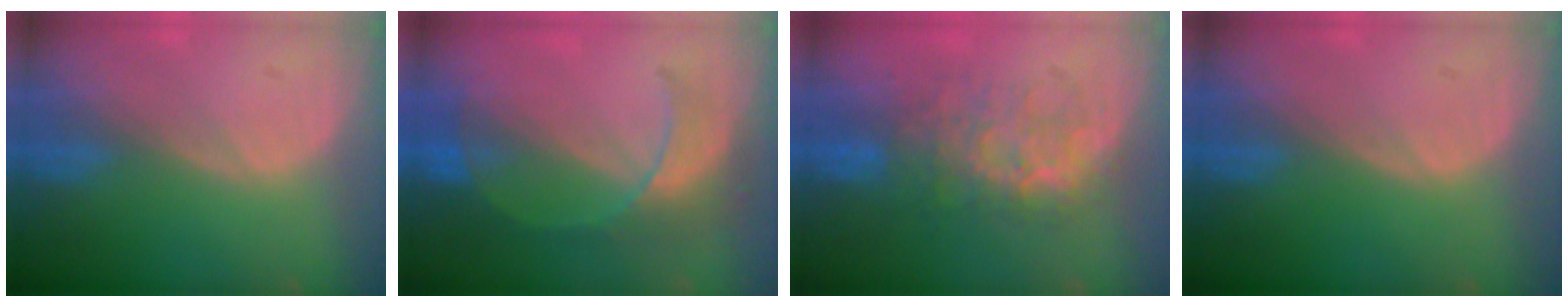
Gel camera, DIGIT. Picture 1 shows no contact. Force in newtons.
{"total": 7.9, "press": 6.9, "slide": 3.9}
{"total": 7.7, "press": 7.5, "slide": 1.4}
{"total": 0.0}